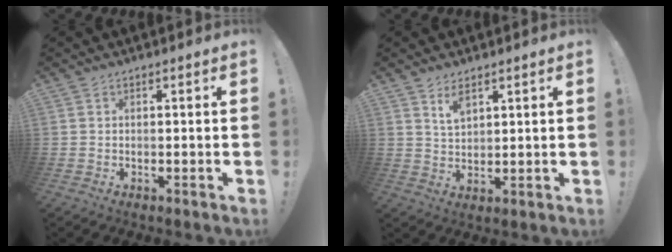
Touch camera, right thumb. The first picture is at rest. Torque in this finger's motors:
{"motor_torque": [0.04, 0.77, 0.05, 0.11, 0.03]}